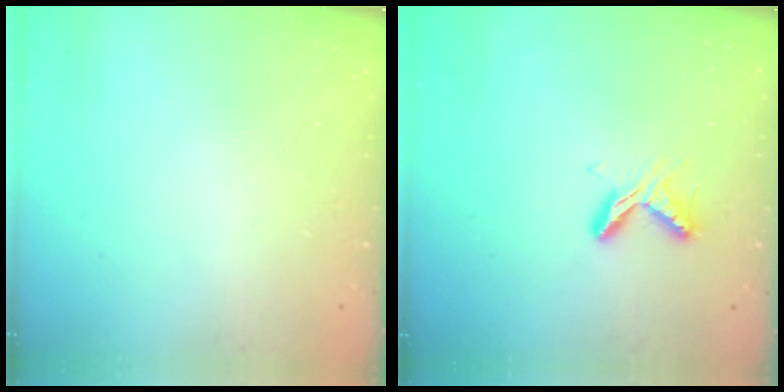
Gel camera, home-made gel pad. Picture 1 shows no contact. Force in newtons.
{"total": 6.5, "press": 6.4, "slide": 0.7}